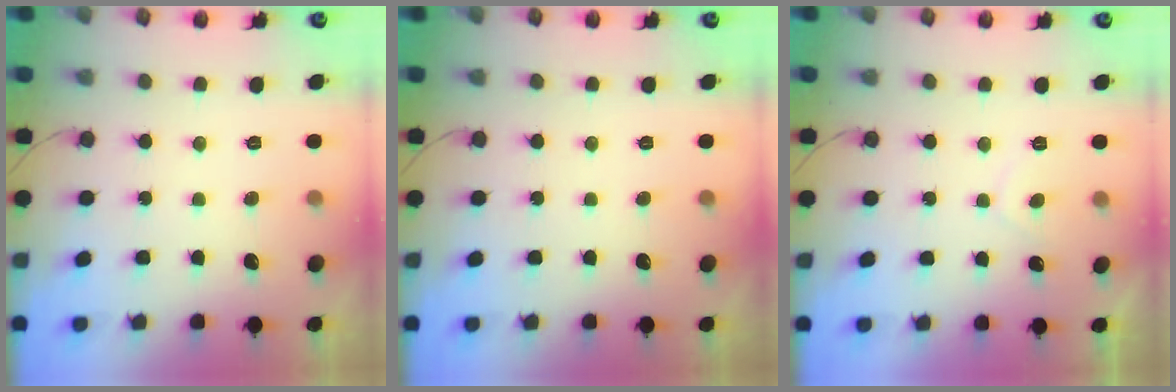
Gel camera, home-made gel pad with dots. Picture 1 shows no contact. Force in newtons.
{"total": 0.0}
{"total": 1.3, "press": 1.2, "slide": 0.6}